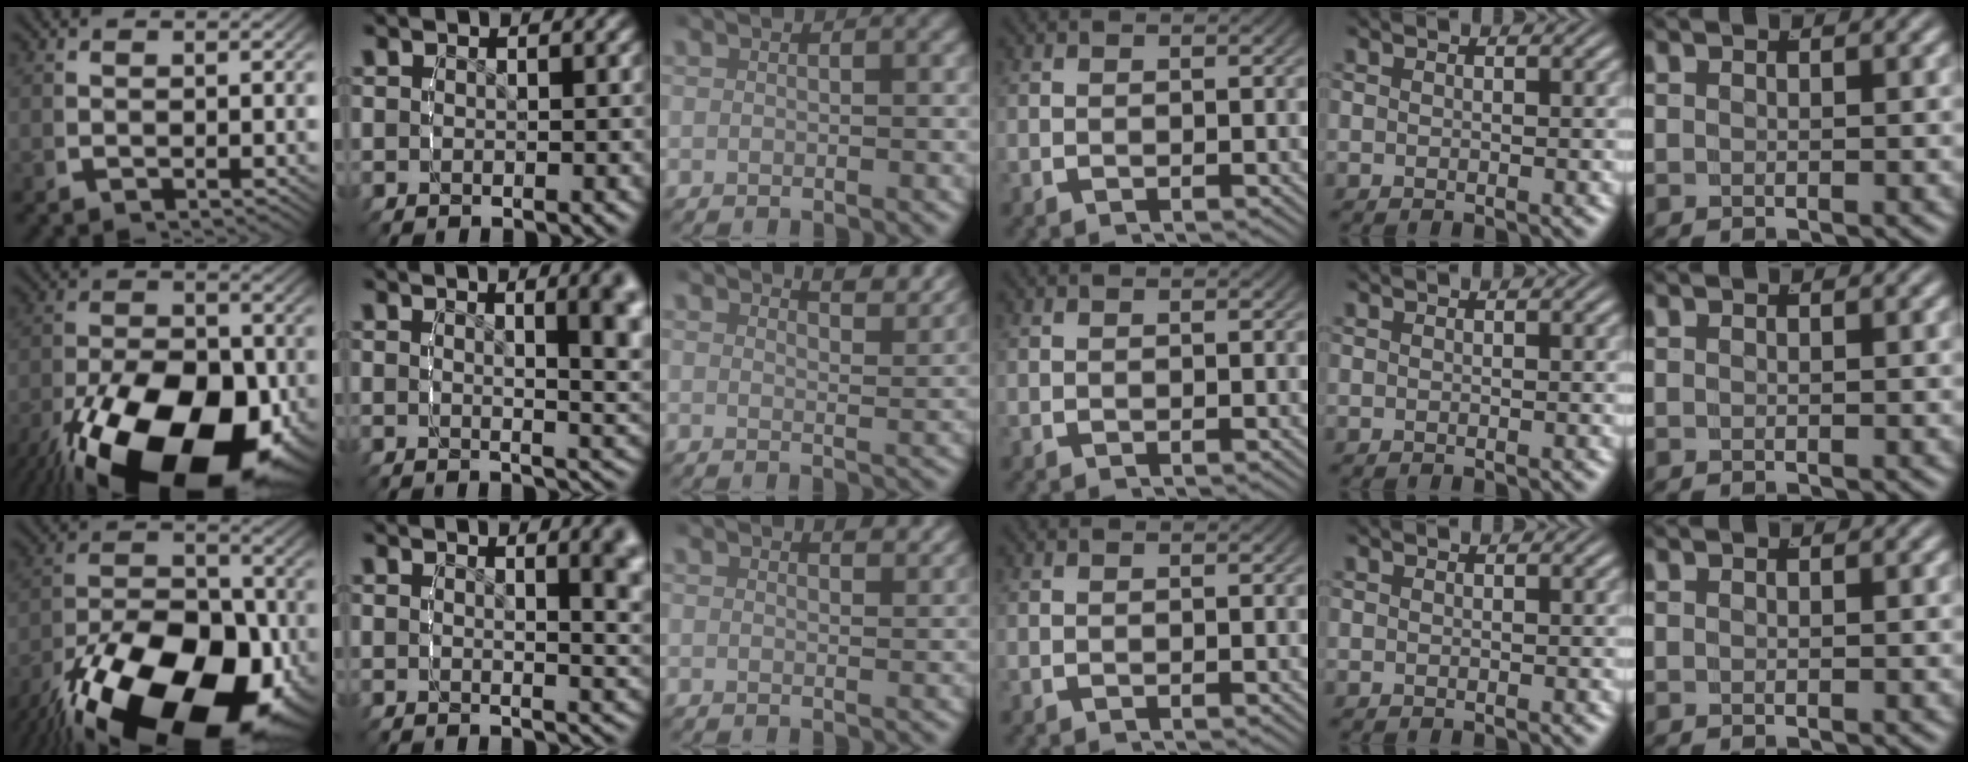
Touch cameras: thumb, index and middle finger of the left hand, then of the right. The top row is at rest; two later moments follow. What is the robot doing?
{"motion": "lift_and_place", "object": "screwdriver"}